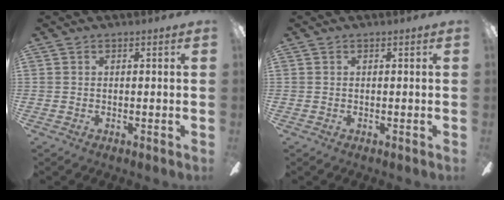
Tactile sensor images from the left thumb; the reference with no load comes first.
{"total": 0.0}